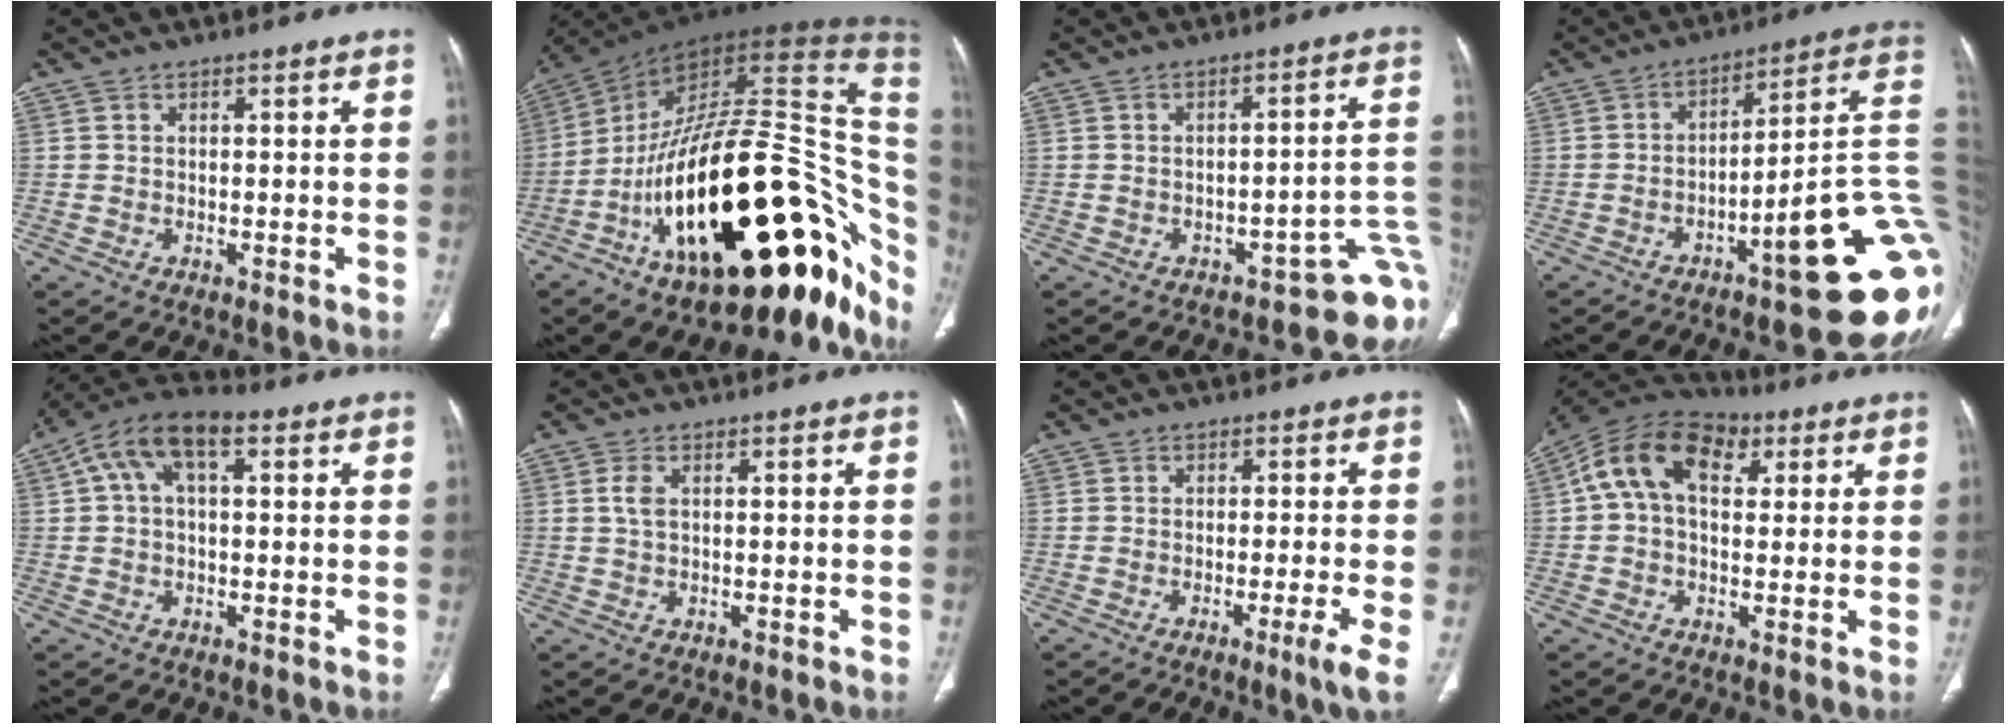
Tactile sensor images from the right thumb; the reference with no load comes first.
{"total": 42.6, "force": [-9.9, 18.0, 37.4], "torque": [-0.453, 0.089, -0.147]}
{"total": 11.2, "force": [-4.6, 4.6, 9.2], "torque": [-0.078, 0.048, -0.052]}
{"total": 22.2, "force": [-6.2, 4.4, 20.9], "torque": [-0.195, 0.045, -0.080]}
{"total": 10.5, "force": [3.4, 5.4, 8.4], "torque": [-0.160, 0.040, 0.053]}
{"total": 2.2, "force": [0.5, 1.3, 1.7], "torque": [-0.042, 0.003, 0.009]}
{"total": 4.0, "force": [-1.6, -0.7, 3.6], "torque": [-0.066, -0.012, -0.027]}
{"total": 14.4, "force": [4.1, 9.1, 10.3], "torque": [-0.167, 0.031, 0.062]}